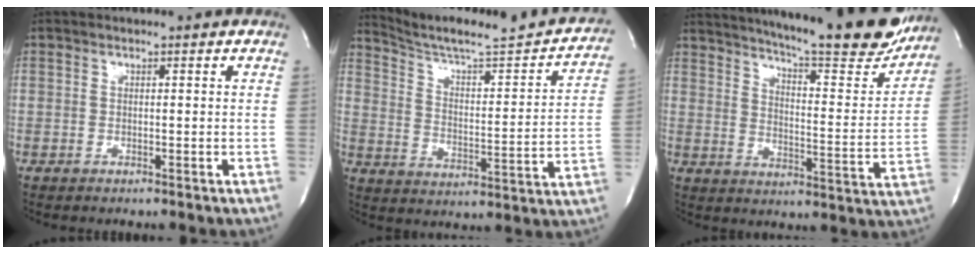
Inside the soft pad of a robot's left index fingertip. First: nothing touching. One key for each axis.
{"total": 22.2, "fx": 20.2, "fy": 1.6, "fz": 9.1, "tx": -0.132, "ty": -0.034, "tz": 0.275}
{"total": 26.0, "fx": 22.8, "fy": 3.0, "fz": 12.1, "tx": -0.192, "ty": -0.065, "tz": 0.290}